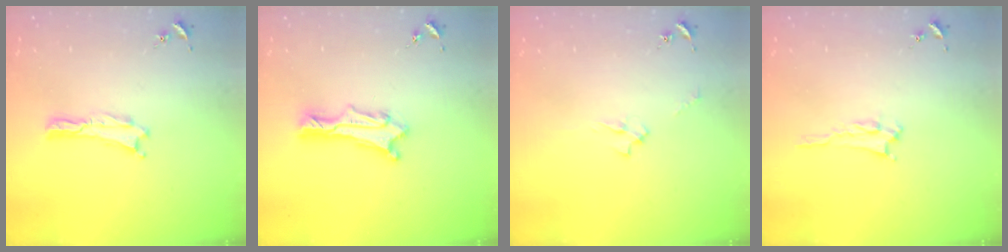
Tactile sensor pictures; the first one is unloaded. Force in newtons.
{"total": 2.4, "press": 2.4, "slide": 0.3}
{"total": 2.4, "press": 2.4, "slide": 0.4}
{"total": 2.2, "press": 2.2, "slide": 0.3}